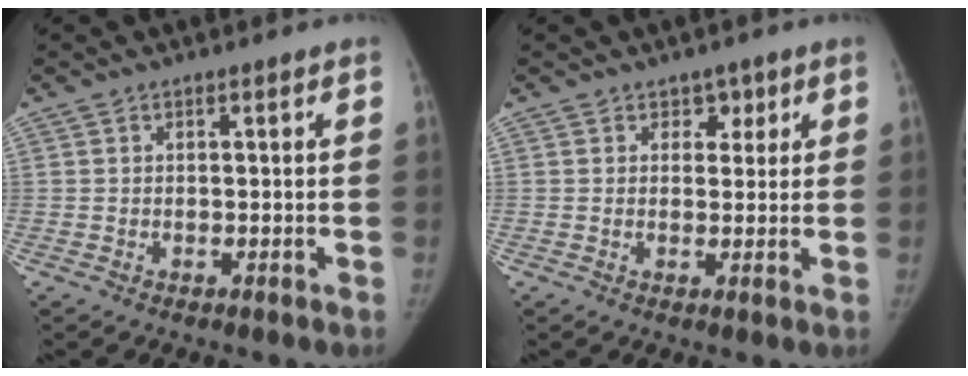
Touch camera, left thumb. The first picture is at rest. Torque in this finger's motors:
{"motor_torque": [-0.35, -0.19, -0.26, 0.30, 0.02]}